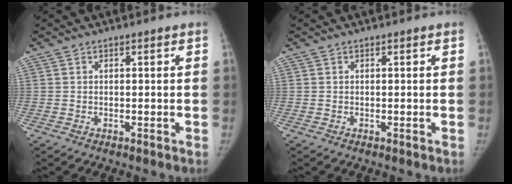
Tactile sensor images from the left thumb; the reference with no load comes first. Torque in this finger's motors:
{"motor_torque": [0.16, 0.30, 0.10, -0.14, 0.01]}